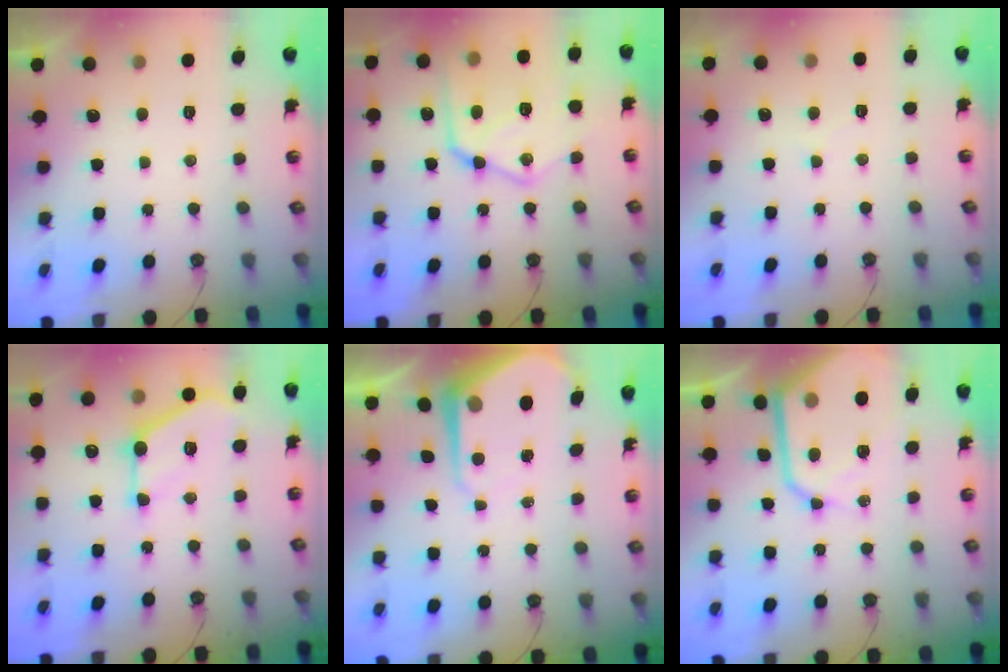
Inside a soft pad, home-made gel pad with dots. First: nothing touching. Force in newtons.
{"total": 20.3, "press": 20.2, "slide": 2.0}
{"total": 3.8, "press": 3.7, "slide": 0.5}
{"total": 13.3, "press": 13.3, "slide": 0.5}
{"total": 7.3, "press": 7.2, "slide": 0.7}
{"total": 14.0, "press": 14.0, "slide": 1.2}